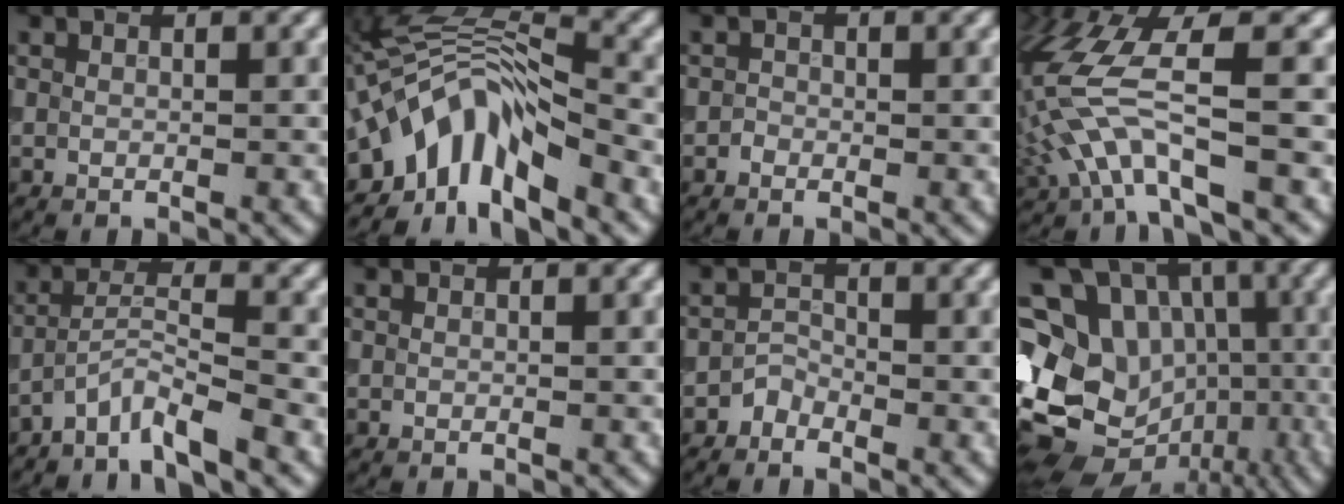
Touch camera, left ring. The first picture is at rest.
{"total": 8.2, "force": [-4.3, 3.2, 6.2], "torque": [-0.094, 0.013, -0.089]}
{"total": 0.7, "force": [-0.4, 0.5, 0.1], "torque": [0.002, -0.001, -0.008]}
{"total": 8.4, "force": [-1.0, 2.8, 7.9], "torque": [-0.182, 0.003, -0.025]}
{"total": 4.2, "force": [-3.5, 0.3, 2.2], "torque": [-0.038, 0.004, -0.077]}
{"total": 0.0}
{"total": 1.3, "force": [-1.1, 0.7, 0.2], "torque": [-0.001, 0.009, -0.022]}
{"total": 18.7, "force": [-4.4, 15.9, 8.8], "torque": [-0.183, 0.012, -0.078]}